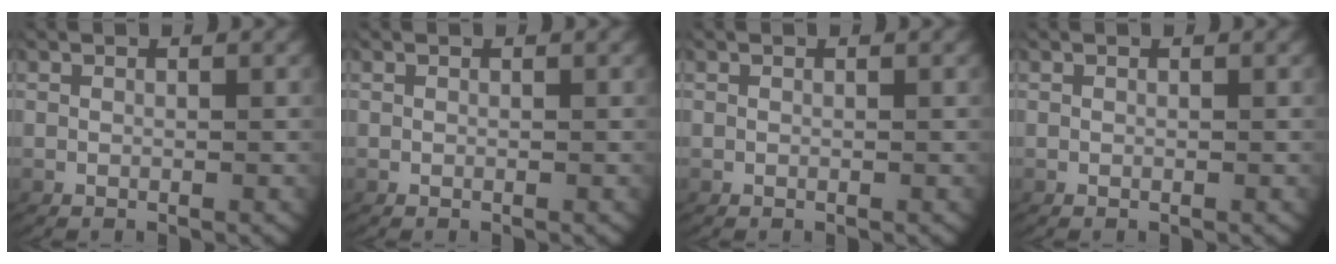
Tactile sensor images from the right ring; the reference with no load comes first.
{"total": 0.0}
{"total": 0.0}
{"total": 0.0}